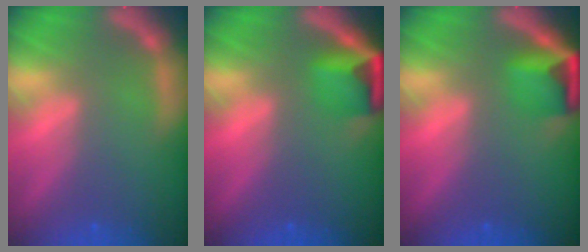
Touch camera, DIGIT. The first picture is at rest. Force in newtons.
{"total": 4.4}
{"total": 4.4}